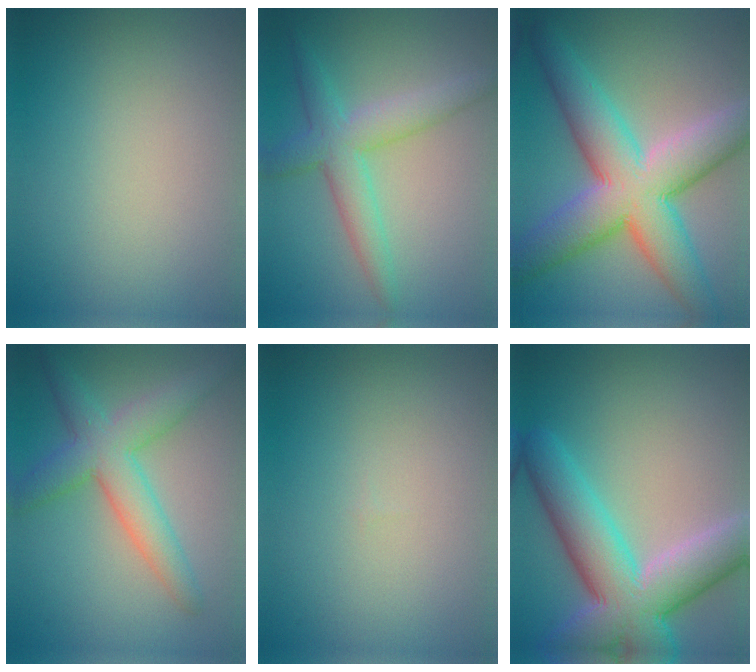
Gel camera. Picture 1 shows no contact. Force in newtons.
{"total": 4.6, "press": 4.6, "slide": 0.1}
{"total": 11.1, "press": 11.1, "slide": 0.5}
{"total": 5.5, "press": 5.5, "slide": 0.1}
{"total": 0.0}
{"total": 9.8, "press": 9.7, "slide": 0.8}